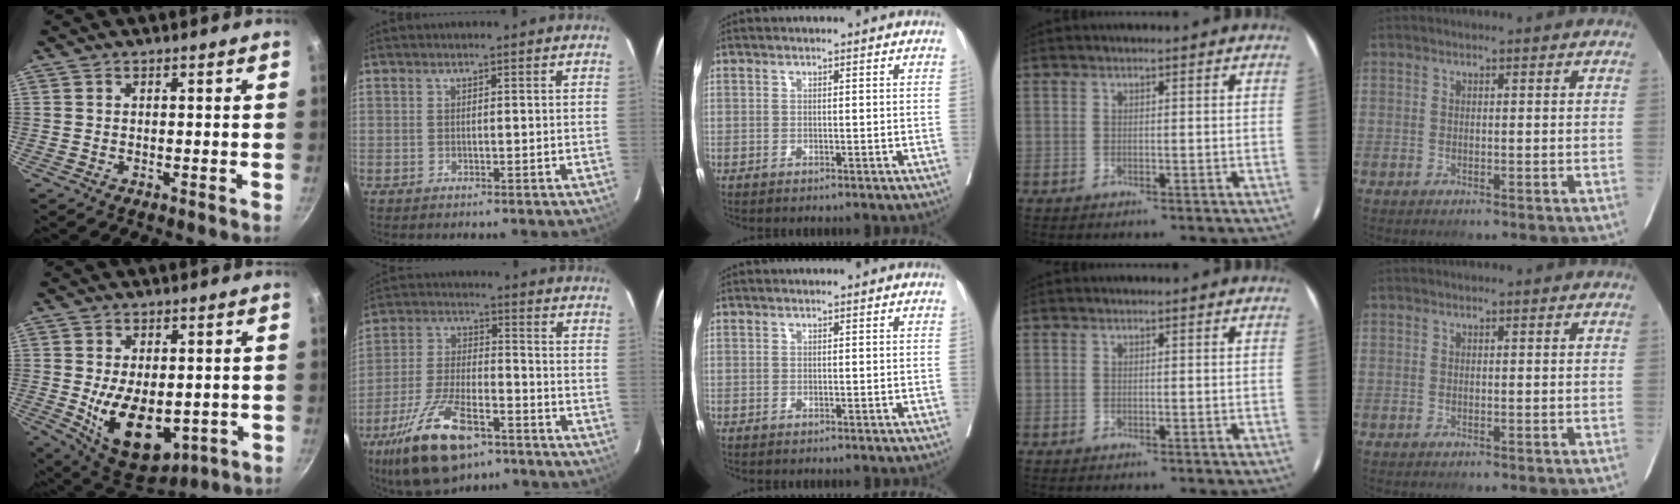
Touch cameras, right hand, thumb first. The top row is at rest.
{"thumb": {"total": 14.7, "force": [-2.7, 8.5, 11.7], "torque": [-0.171, -0.011, -0.016]}, "index": {"total": 15.0, "force": [-9.4, 5.0, 10.6], "torque": [-0.219, -0.015, -0.166]}}